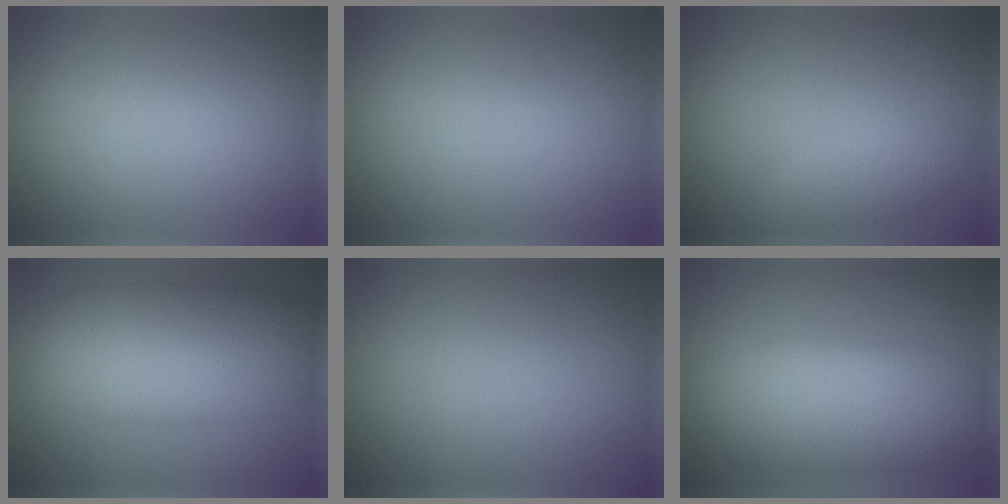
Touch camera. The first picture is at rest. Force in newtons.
{"total": 0.0}
{"total": 1.7, "press": 1.7, "slide": 0.0}
{"total": 9.5, "press": 9.5, "slide": 0.2}
{"total": 0.0}
{"total": 8.3, "press": 8.3, "slide": 0.5}